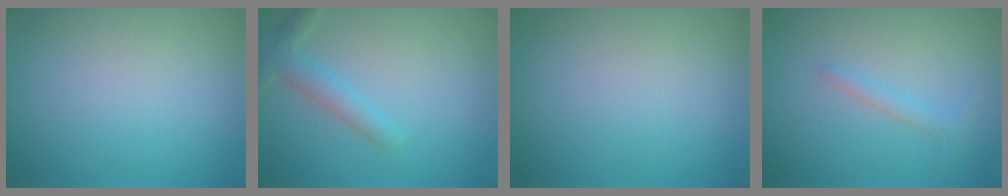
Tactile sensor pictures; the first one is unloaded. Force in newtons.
{"total": 2.5, "press": 2.5, "slide": 0.2}
{"total": 0.0}
{"total": 1.3, "press": 1.3, "slide": 0.1}